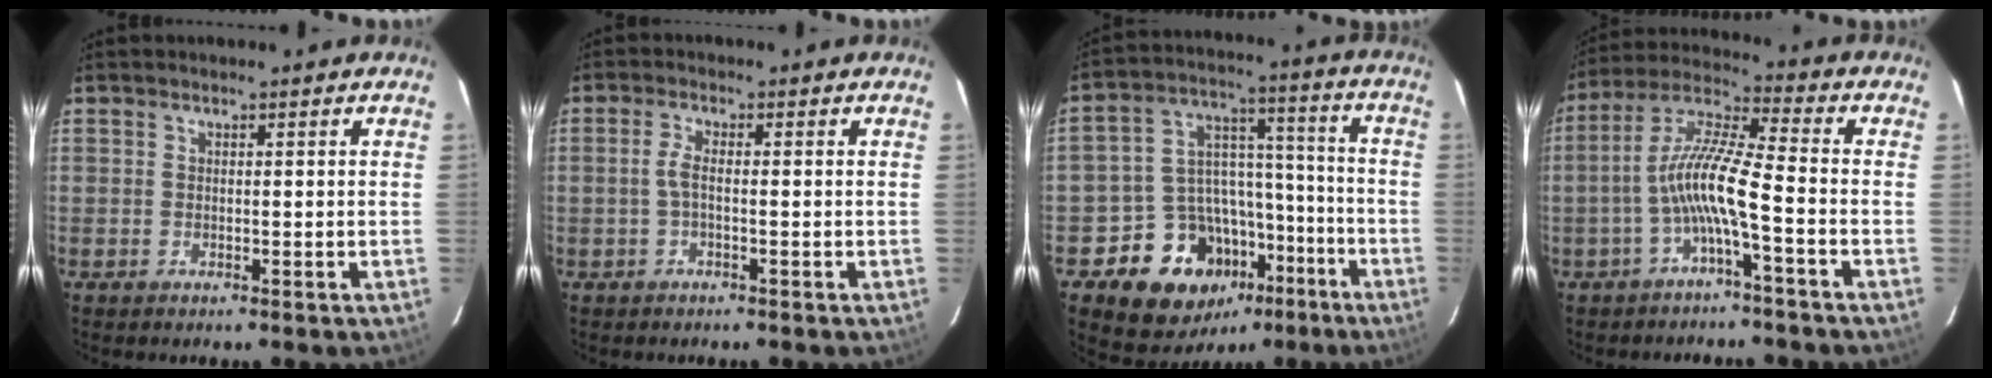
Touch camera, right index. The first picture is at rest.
{"total": 2.3, "force": [-0.5, 0.5, 2.2], "torque": [-0.049, 0.003, -0.010]}
{"total": 17.1, "force": [-9.5, 12.8, 6.3], "torque": [-0.132, 0.059, -0.124]}
{"total": 9.2, "force": [-3.3, 0.4, 8.6], "torque": [-0.192, 0.017, -0.064]}